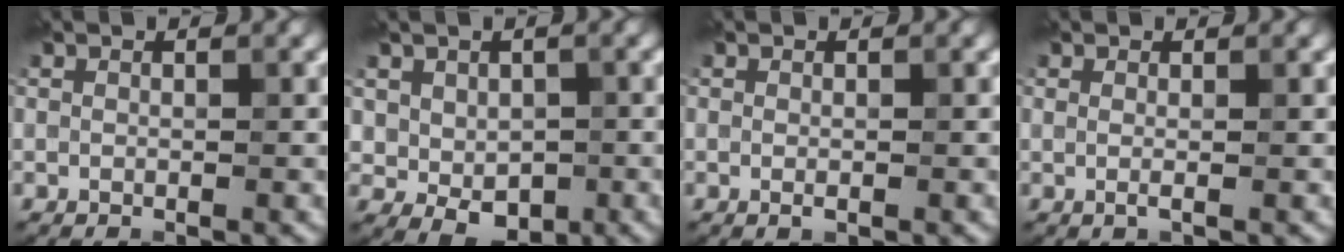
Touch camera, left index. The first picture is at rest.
{"total": 3.7, "force": [-0.1, 2.8, 2.4], "torque": [-0.043, -0.013, 0.005]}
{"total": 0.7, "force": [-0.2, 0.2, 0.6], "torque": [-0.012, -0.004, -0.001]}
{"total": 1.1, "force": [0.0, 0.3, 1.0], "torque": [-0.015, -0.002, -0.003]}